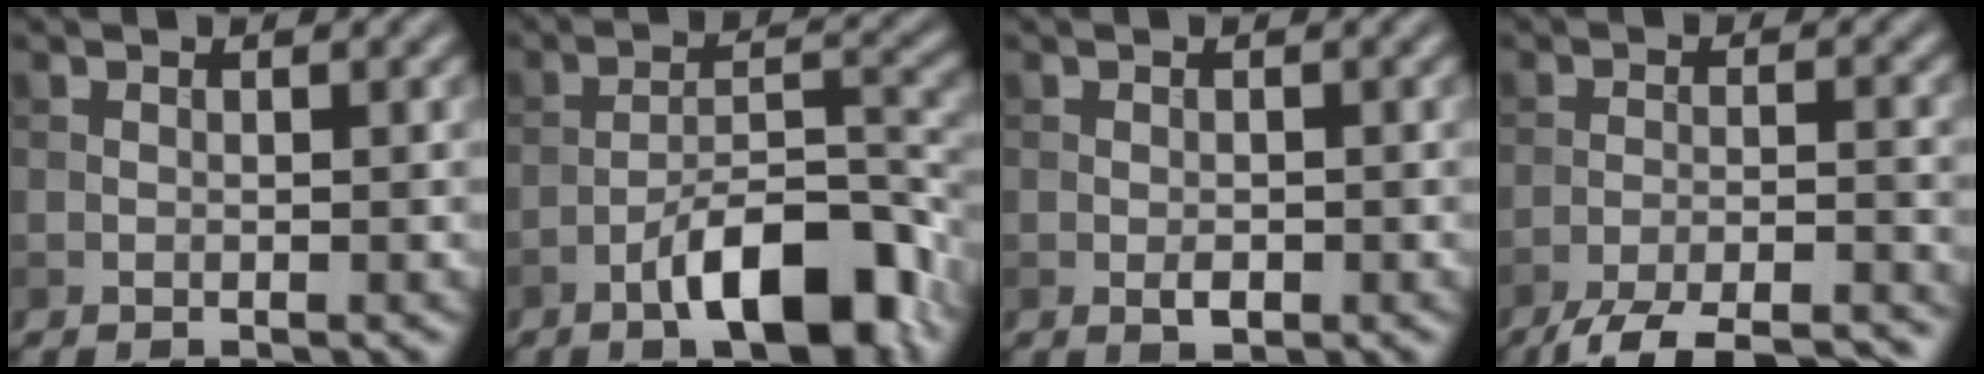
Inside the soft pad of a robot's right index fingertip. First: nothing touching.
{"total": 8.8, "force": [-5.0, 2.9, 6.6], "torque": [-0.100, 0.017, -0.084]}
{"total": 1.3, "force": [-0.4, 0.7, 1.0], "torque": [-0.015, 0.000, -0.007]}
{"total": 9.1, "force": [-8.0, 1.8, 4.0], "torque": [-0.066, -0.013, -0.121]}